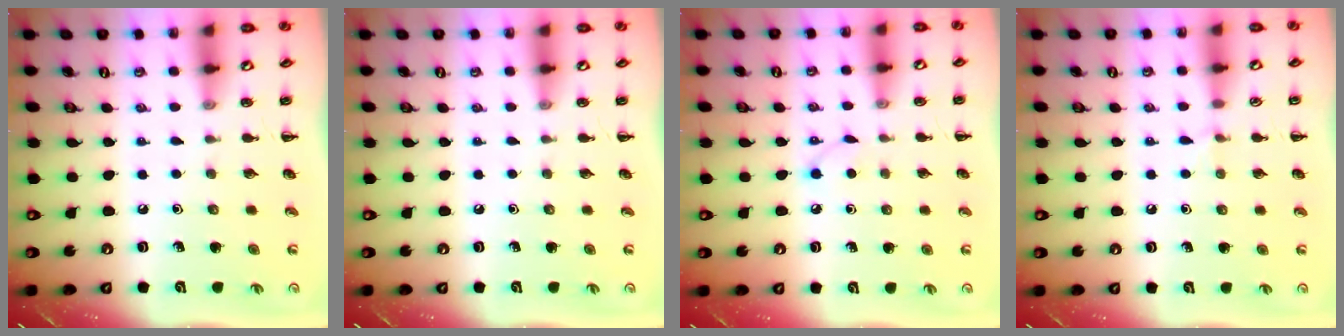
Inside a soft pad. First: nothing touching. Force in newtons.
{"total": 0.0}
{"total": 3.1, "press": 2.9, "slide": 1.0}
{"total": 3.8, "press": 3.6, "slide": 1.1}